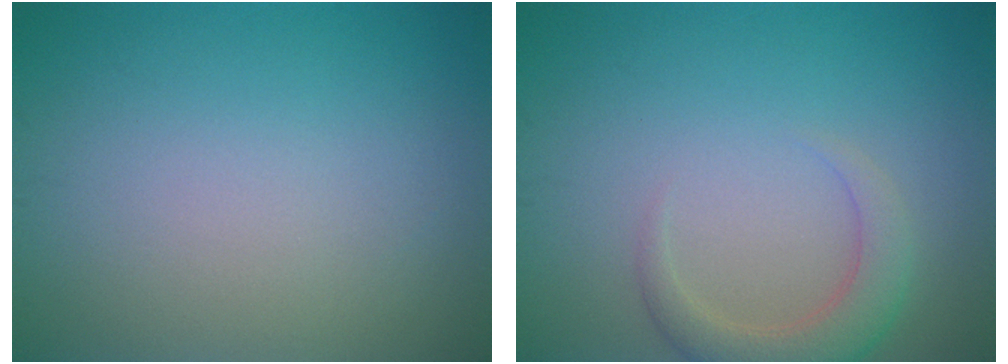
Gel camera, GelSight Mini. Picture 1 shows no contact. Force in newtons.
{"total": 3.1, "press": 3.1, "slide": 0.5}